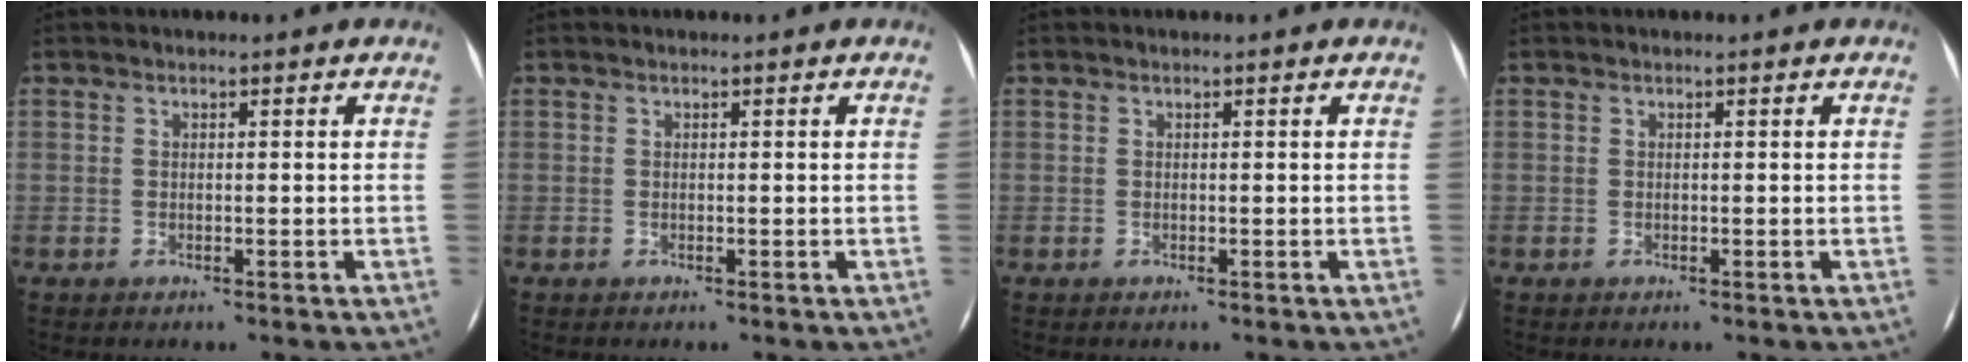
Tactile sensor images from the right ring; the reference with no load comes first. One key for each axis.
{"total": 0.0}
{"total": 0.0}
{"total": 0.0}